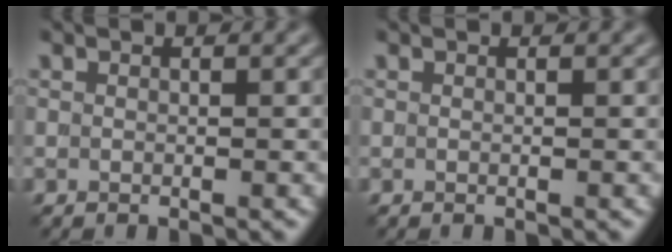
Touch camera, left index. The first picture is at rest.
{"total": 0.0}